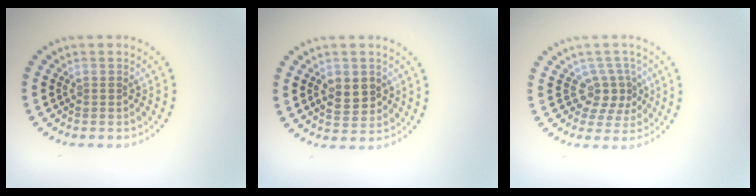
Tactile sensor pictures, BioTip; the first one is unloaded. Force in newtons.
{"total": 2.9, "press": 2.8, "slide": 0.4}
{"total": 2.8, "press": 2.0, "slide": 1.9}